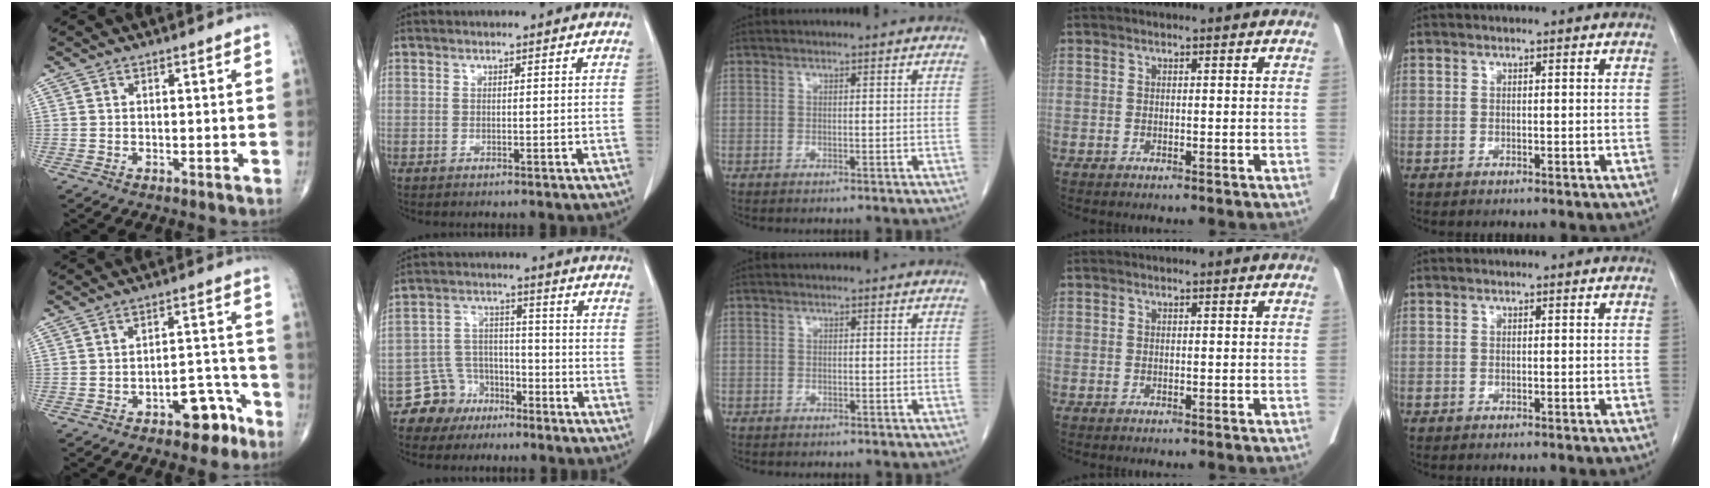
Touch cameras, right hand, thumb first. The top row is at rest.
{"thumb": {"total": 7.7, "force": [-4.7, 3.9, 4.7], "torque": [-0.043, 0.053, -0.064]}, "index": {"total": 6.7, "force": [-4.7, 4.8, 0.0], "torque": [0.009, 0.016, -0.085]}, "middle": {"total": 0.8, "force": [-0.6, 0.6, 0.0], "torque": [-0.005, 0.004, -0.010]}}